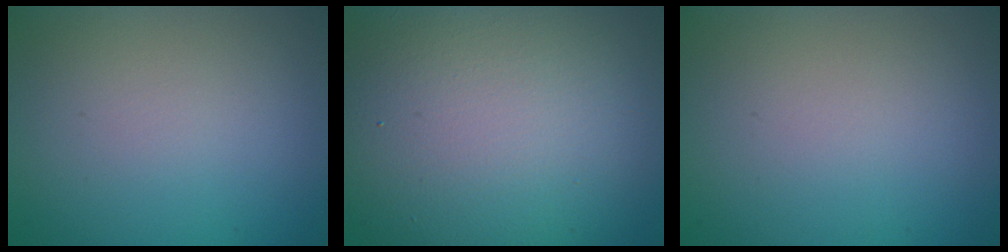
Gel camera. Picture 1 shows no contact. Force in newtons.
{"total": 12.8, "press": 12.8, "slide": 0.6}
{"total": 0.0}